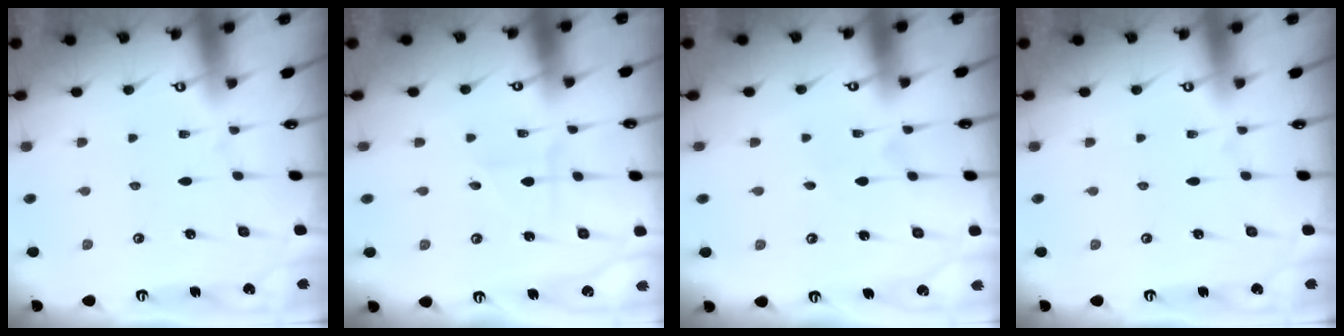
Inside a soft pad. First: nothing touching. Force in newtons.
{"total": 1.7, "press": 1.5, "slide": 0.9}
{"total": 2.9, "press": 2.9, "slide": 0.2}
{"total": 0.0}